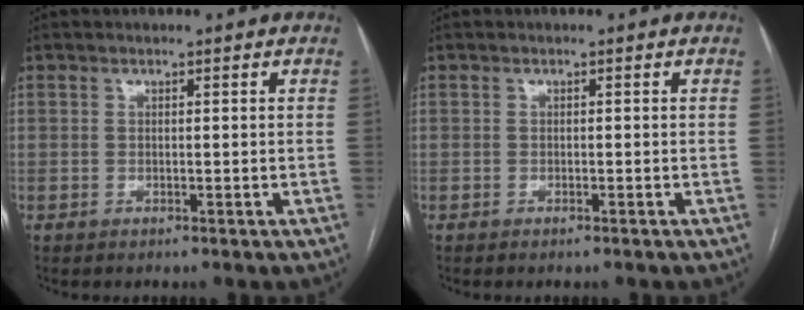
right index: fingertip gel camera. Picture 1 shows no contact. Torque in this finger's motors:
{"motor_torque": [-0.02, -0.01, 0.01, 0.01]}